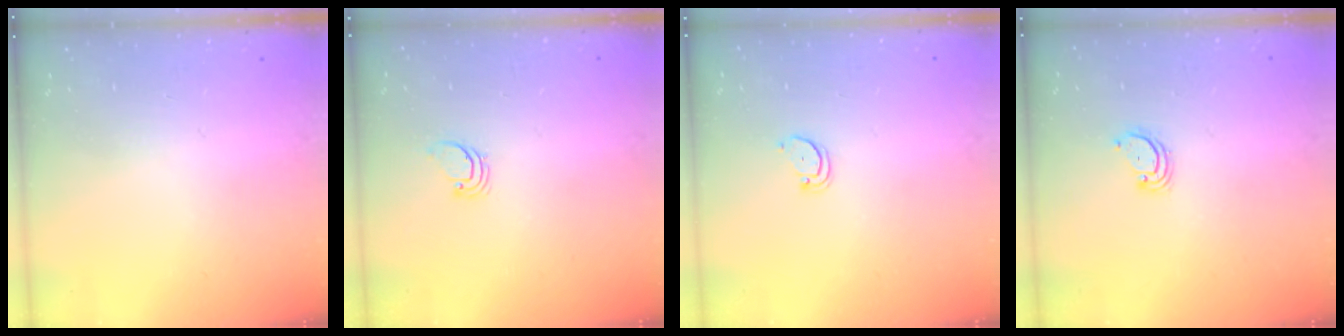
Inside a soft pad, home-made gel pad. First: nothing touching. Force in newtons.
{"total": 0.9, "press": 0.9, "slide": 0.0}
{"total": 2.5, "press": 2.5, "slide": 0.2}
{"total": 2.3, "press": 2.3, "slide": 0.2}